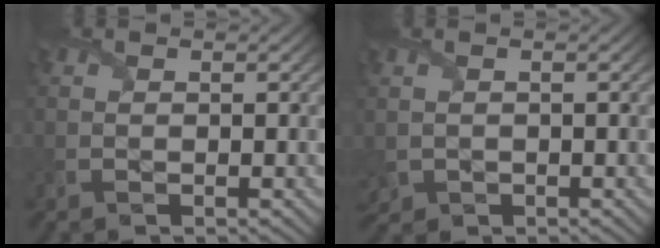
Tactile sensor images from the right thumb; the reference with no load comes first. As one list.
[{"total": 1.9, "force": [-0.3, 1.6, 1.0], "torque": [-0.038, -0.012, -0.006]}]